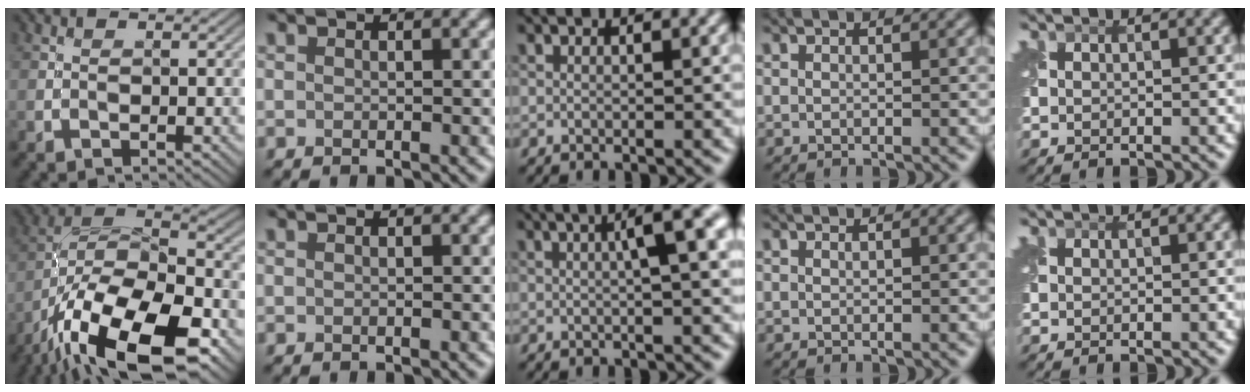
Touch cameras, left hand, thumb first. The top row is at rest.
{"thumb": {"total": 18.9, "force": [-11.4, 7.3, 13.2], "torque": [-0.244, -0.017, -0.201]}, "middle": {"total": 5.1, "force": [1.1, 1.1, 4.8], "torque": [-0.061, 0.019, 0.011]}}